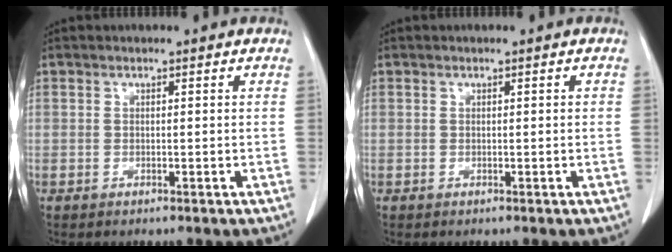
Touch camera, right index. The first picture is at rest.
{"total": 0.0}